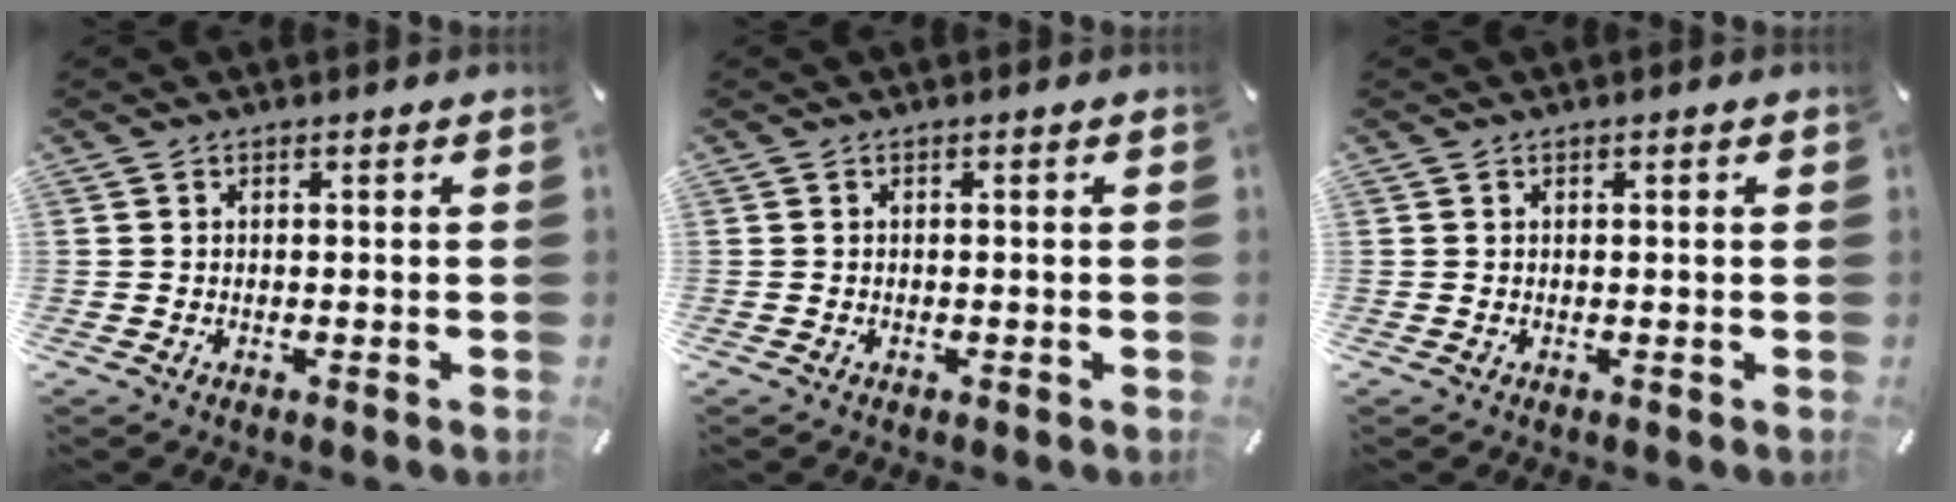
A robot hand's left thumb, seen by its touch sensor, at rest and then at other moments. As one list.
[{"total": 0.0}, {"total": 0.6, "force": [0.1, 0.0, 0.6], "torque": [-0.009, 0.000, 0.001]}]